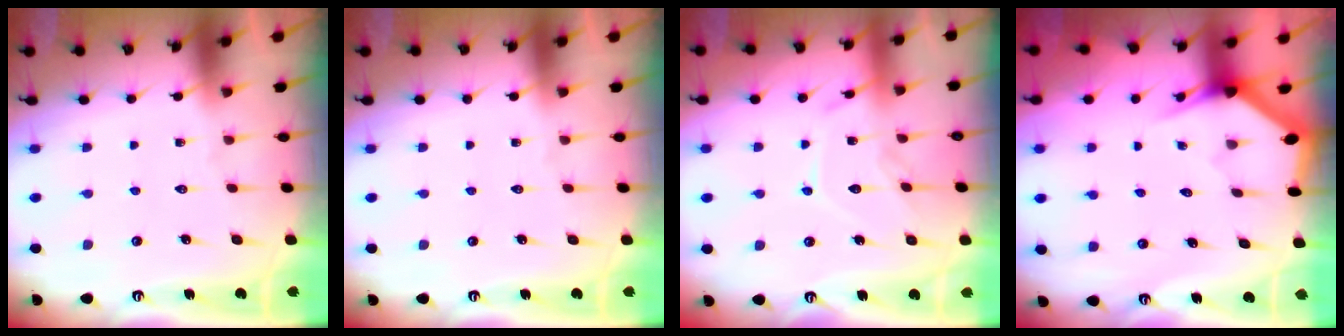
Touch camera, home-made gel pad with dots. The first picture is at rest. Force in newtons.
{"total": 0.0}
{"total": 11.4, "press": 11.4, "slide": 0.4}
{"total": 3.2, "press": 3.2, "slide": 0.2}